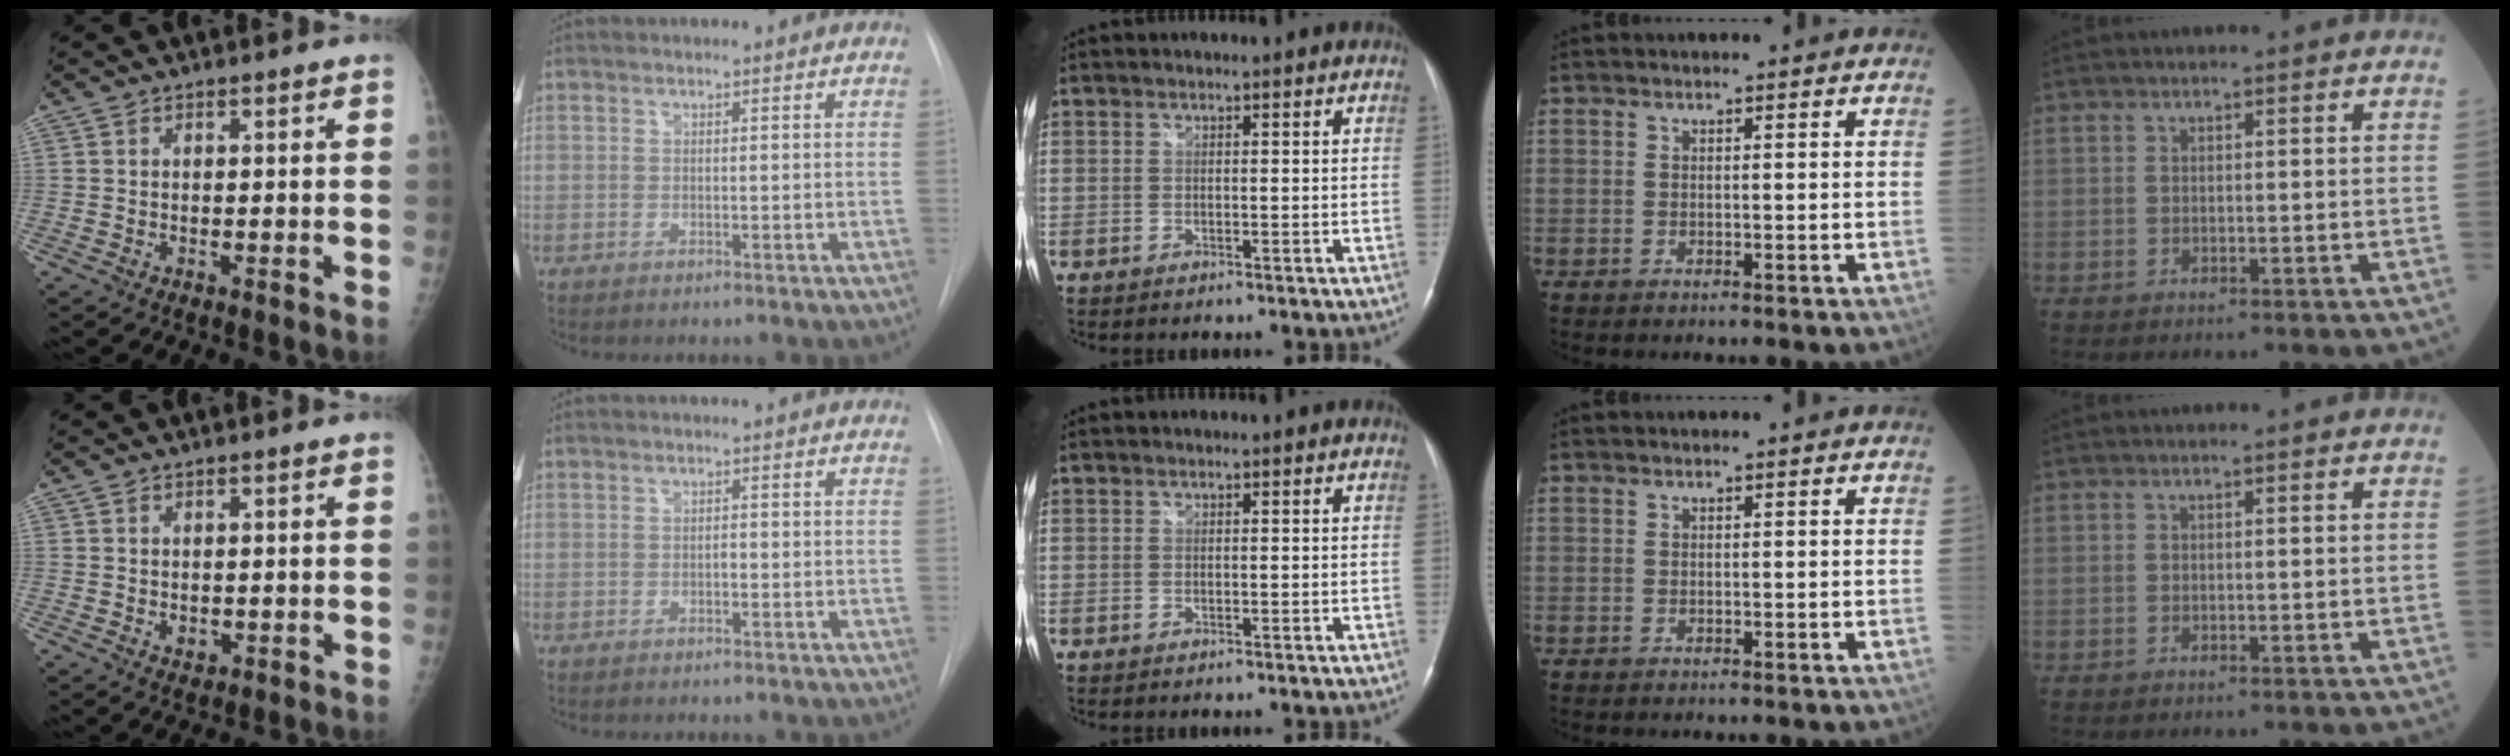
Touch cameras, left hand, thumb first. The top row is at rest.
{"thumb": {"total": 1.6, "force": [0.3, 1.0, 1.2], "torque": [-0.015, -0.005, 0.010]}, "index": {"total": 1.0, "force": [-1.0, 0.2, 0.2], "torque": [-0.003, -0.004, -0.015]}}